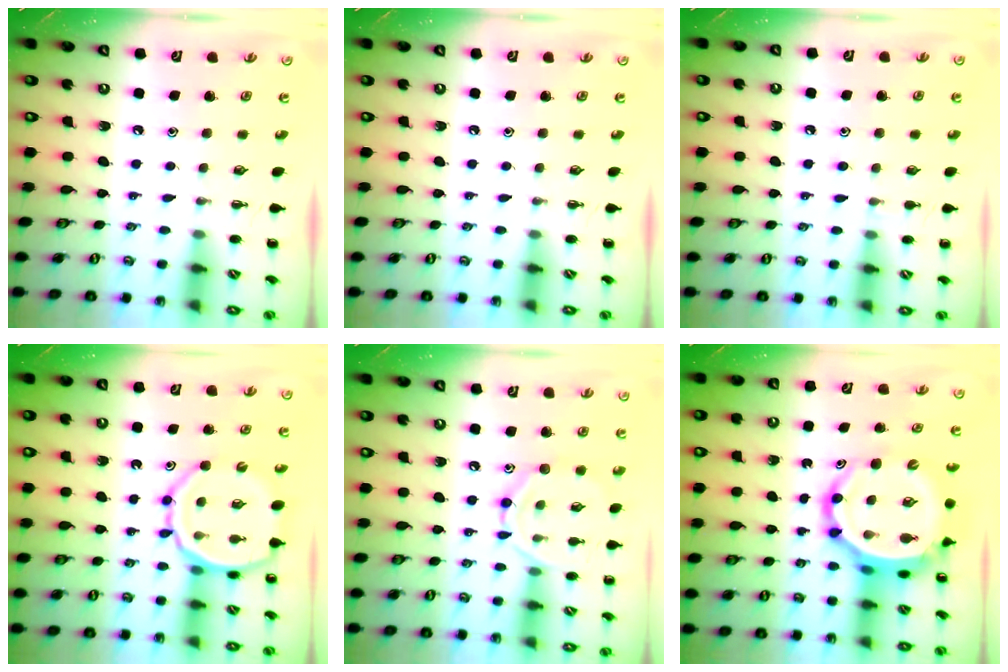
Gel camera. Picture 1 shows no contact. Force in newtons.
{"total": 0.0}
{"total": 6.0, "press": 5.8, "slide": 1.6}
{"total": 11.5, "press": 11.0, "slide": 3.5}
{"total": 10.0, "press": 10.0, "slide": 0.5}
{"total": 10.6, "press": 10.2, "slide": 2.9}